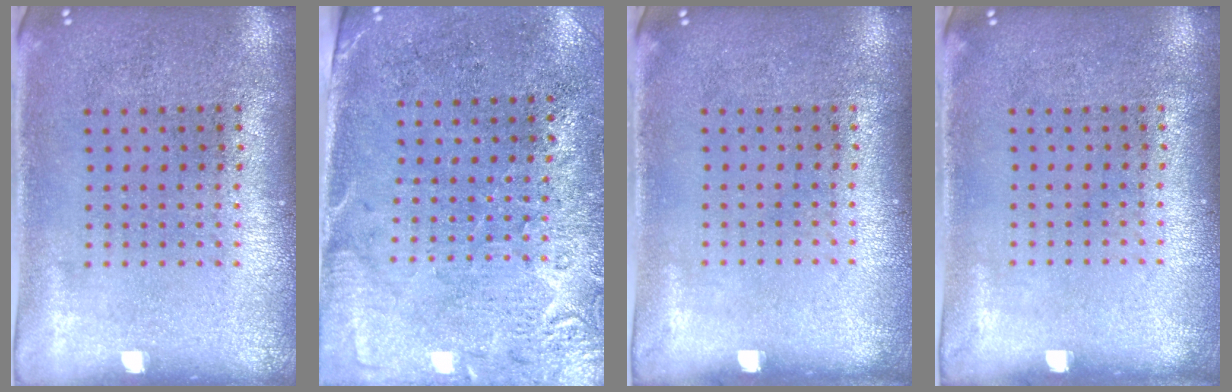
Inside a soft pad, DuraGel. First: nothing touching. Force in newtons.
{"total": 2.7, "press": 2.4, "slide": 1.2}
{"total": 0.0}
{"total": 0.0}